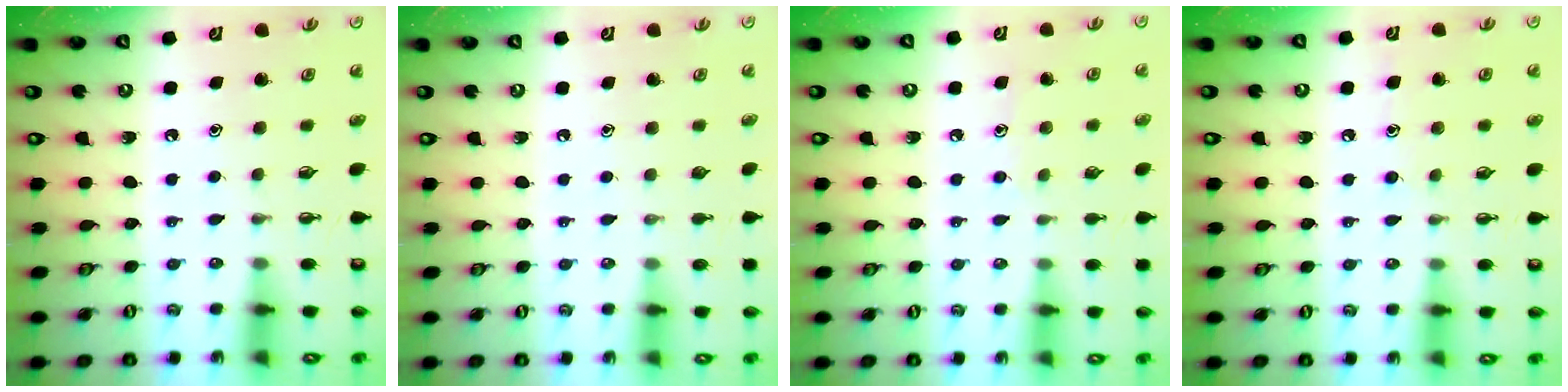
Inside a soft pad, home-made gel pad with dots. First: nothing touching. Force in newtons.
{"total": 0.0}
{"total": 4.6, "press": 4.6, "slide": 0.5}
{"total": 4.9, "press": 4.8, "slide": 0.6}